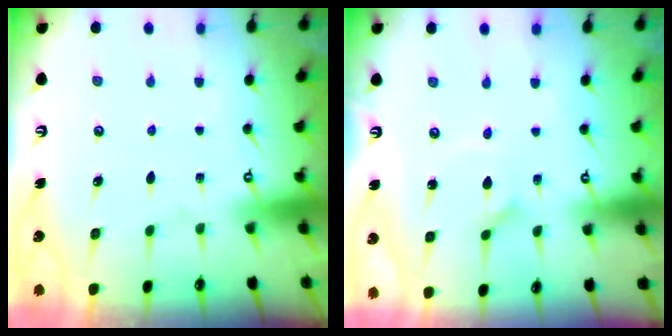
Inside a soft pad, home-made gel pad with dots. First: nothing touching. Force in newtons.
{"total": 2.1, "press": 2.1, "slide": 0.2}